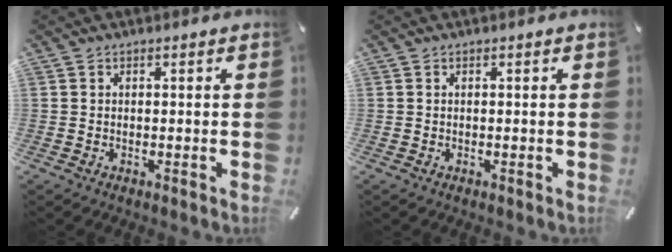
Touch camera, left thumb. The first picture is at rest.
{"total": 0.0}